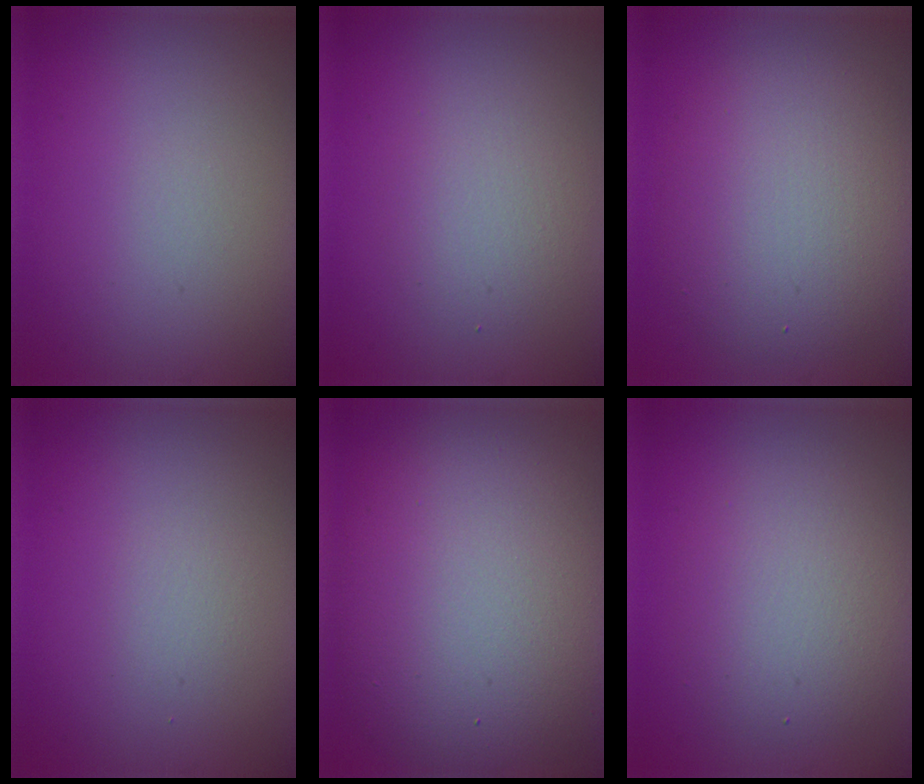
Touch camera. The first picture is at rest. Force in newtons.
{"total": 2.6, "press": 2.6, "slide": 0.1}
{"total": 6.9, "press": 6.9, "slide": 0.6}
{"total": 1.0, "press": 1.0, "slide": 0.0}
{"total": 12.8, "press": 12.8, "slide": 1.0}
{"total": 4.3, "press": 4.3, "slide": 0.2}